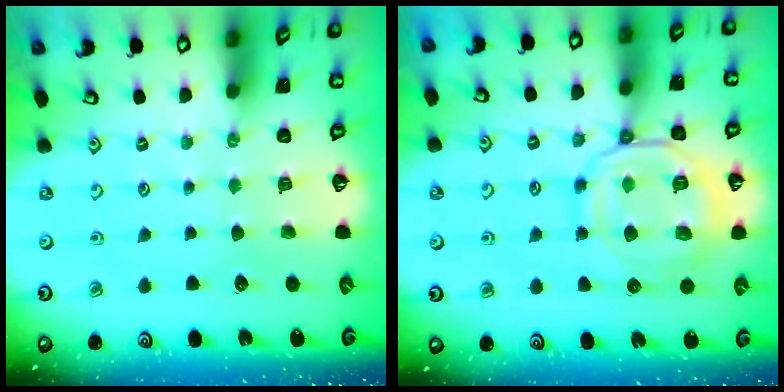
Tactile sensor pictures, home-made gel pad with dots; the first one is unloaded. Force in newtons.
{"total": 13.0, "press": 13.0, "slide": 1.4}